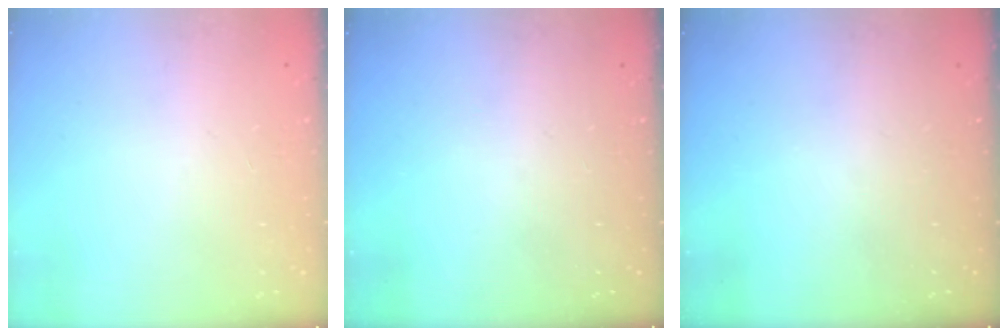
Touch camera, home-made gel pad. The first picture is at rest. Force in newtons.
{"total": 0.0}
{"total": 0.0}